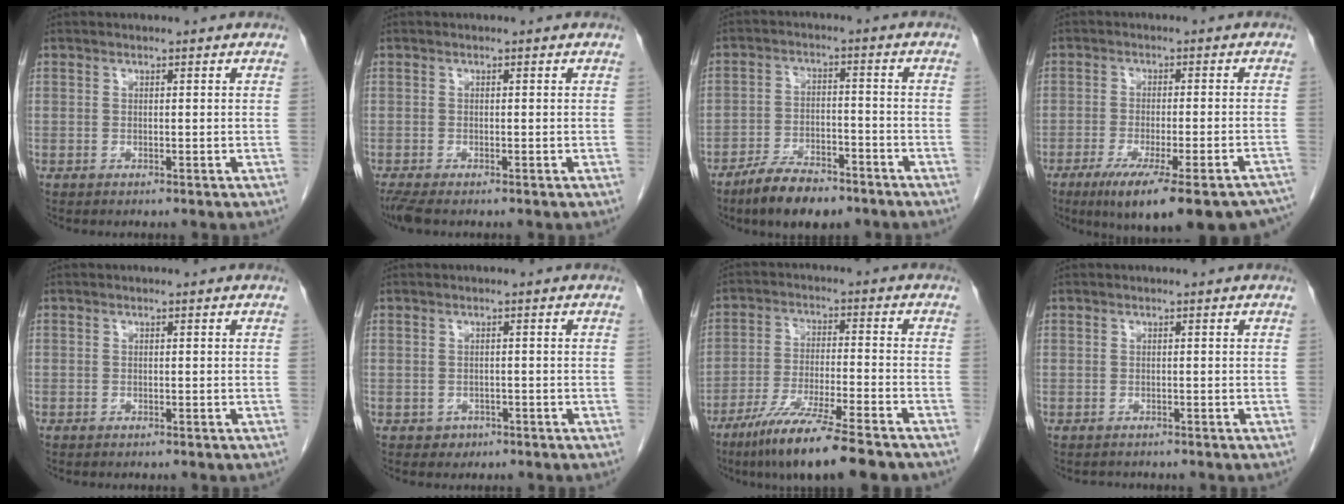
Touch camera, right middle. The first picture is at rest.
{"total": 2.6, "force": [-2.1, 0.4, 1.5], "torque": [-0.033, -0.010, -0.038]}
{"total": 8.6, "force": [-6.6, 3.0, 4.7], "torque": [-0.081, -0.007, -0.114]}
{"total": 20.7, "force": [-16.8, 2.8, 11.9], "torque": [-0.111, -0.018, -0.218]}
{"total": 0.0}
{"total": 1.5, "force": [-0.8, 1.3, 0.2], "torque": [0.000, 0.006, -0.008]}
{"total": 13.0, "force": [-9.7, 0.5, 8.7], "torque": [-0.153, -0.037, -0.163]}
{"total": 1.1, "force": [-1.0, 0.5, -0.1], "torque": [-0.006, -0.001, -0.016]}